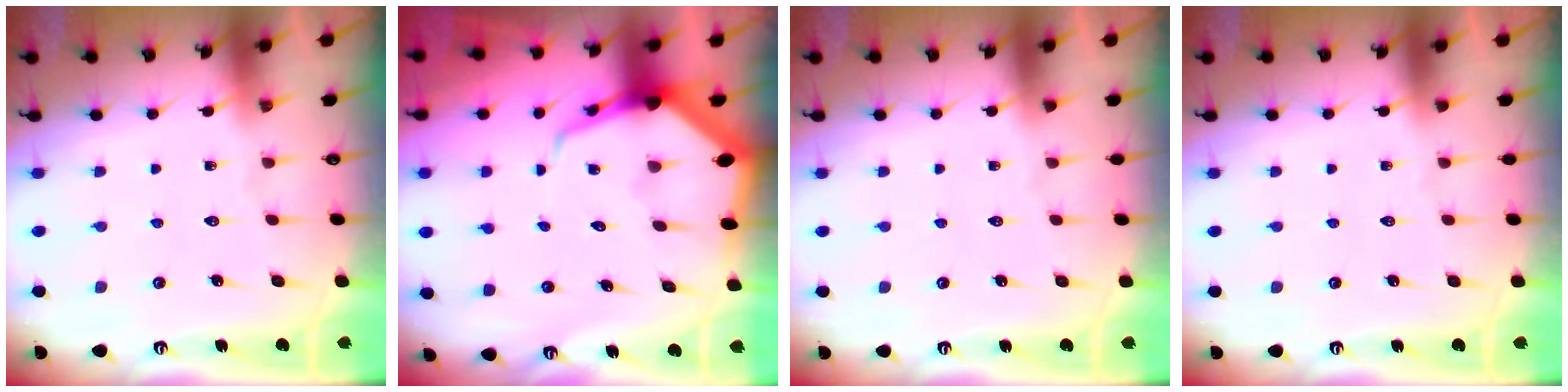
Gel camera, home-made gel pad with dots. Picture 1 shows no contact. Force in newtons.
{"total": 7.2, "press": 7.1, "slide": 0.8}
{"total": 0.0}
{"total": 0.0}